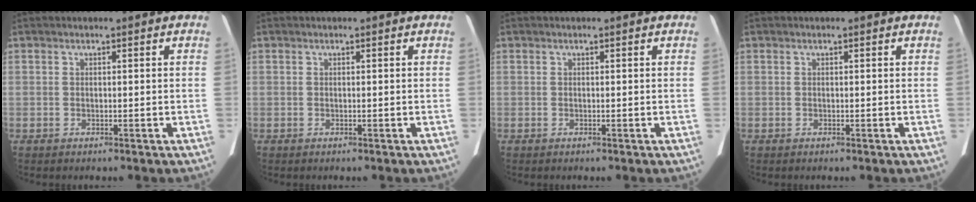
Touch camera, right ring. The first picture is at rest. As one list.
[{"total": 0.0}, {"total": 0.0}, {"total": 0.0}]